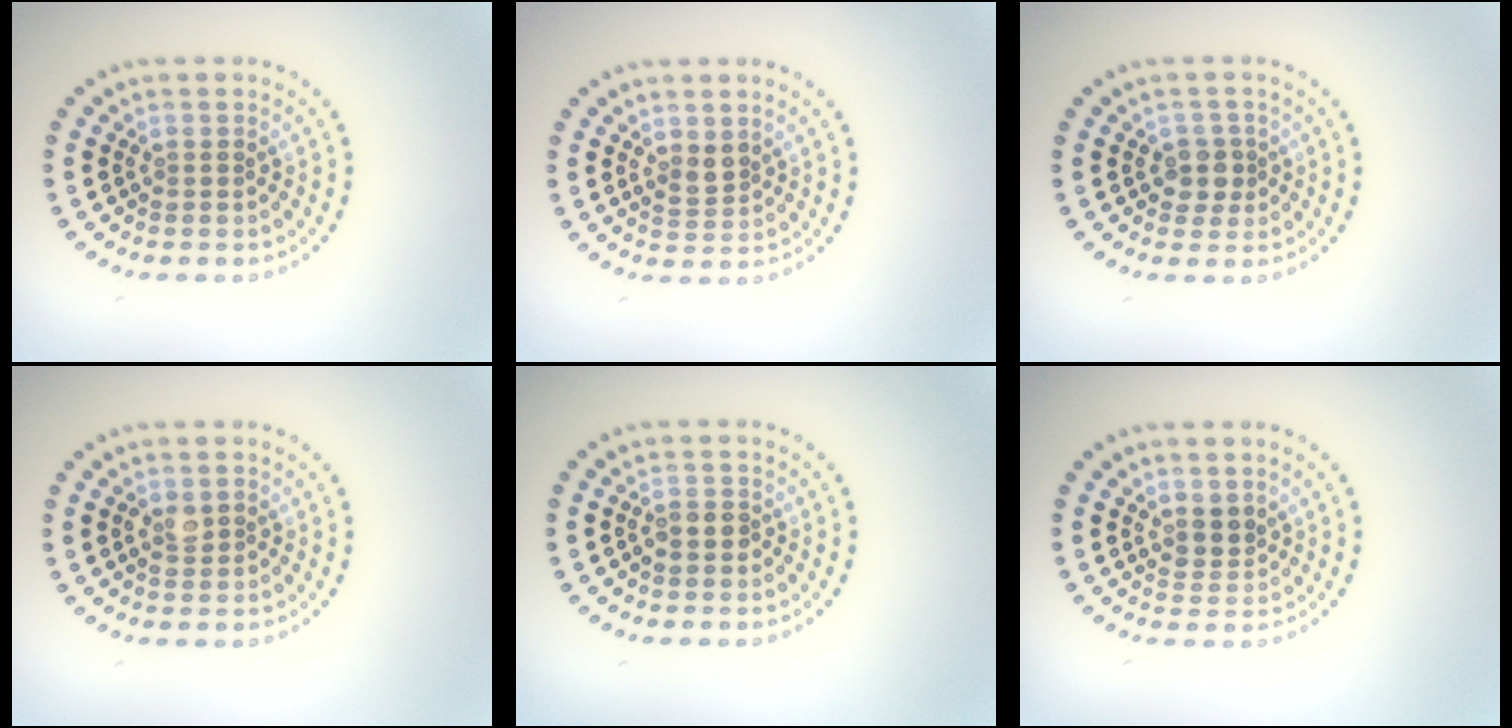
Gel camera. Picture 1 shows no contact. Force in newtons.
{"total": 1.7, "press": 1.5, "slide": 0.8}
{"total": 2.0, "press": 1.8, "slide": 0.8}
{"total": 1.4, "press": 1.4, "slide": 0.1}
{"total": 1.6, "press": 1.5, "slide": 0.7}
{"total": 1.7, "press": 1.4, "slide": 1.0}